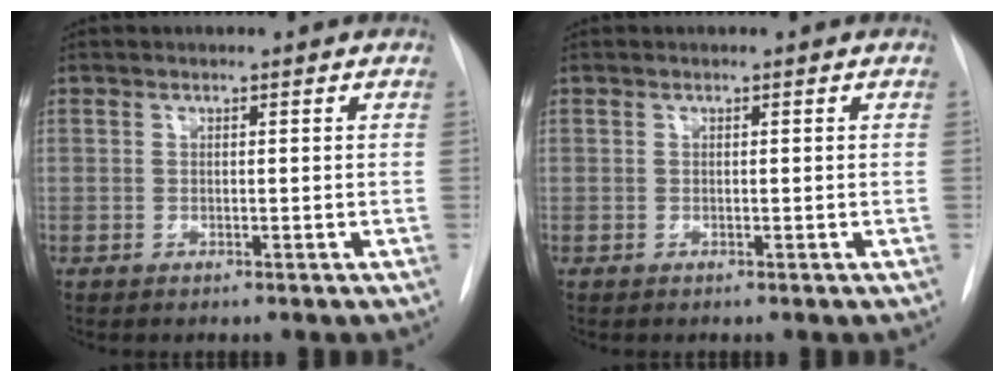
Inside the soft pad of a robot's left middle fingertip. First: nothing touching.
{"total": 0.0}